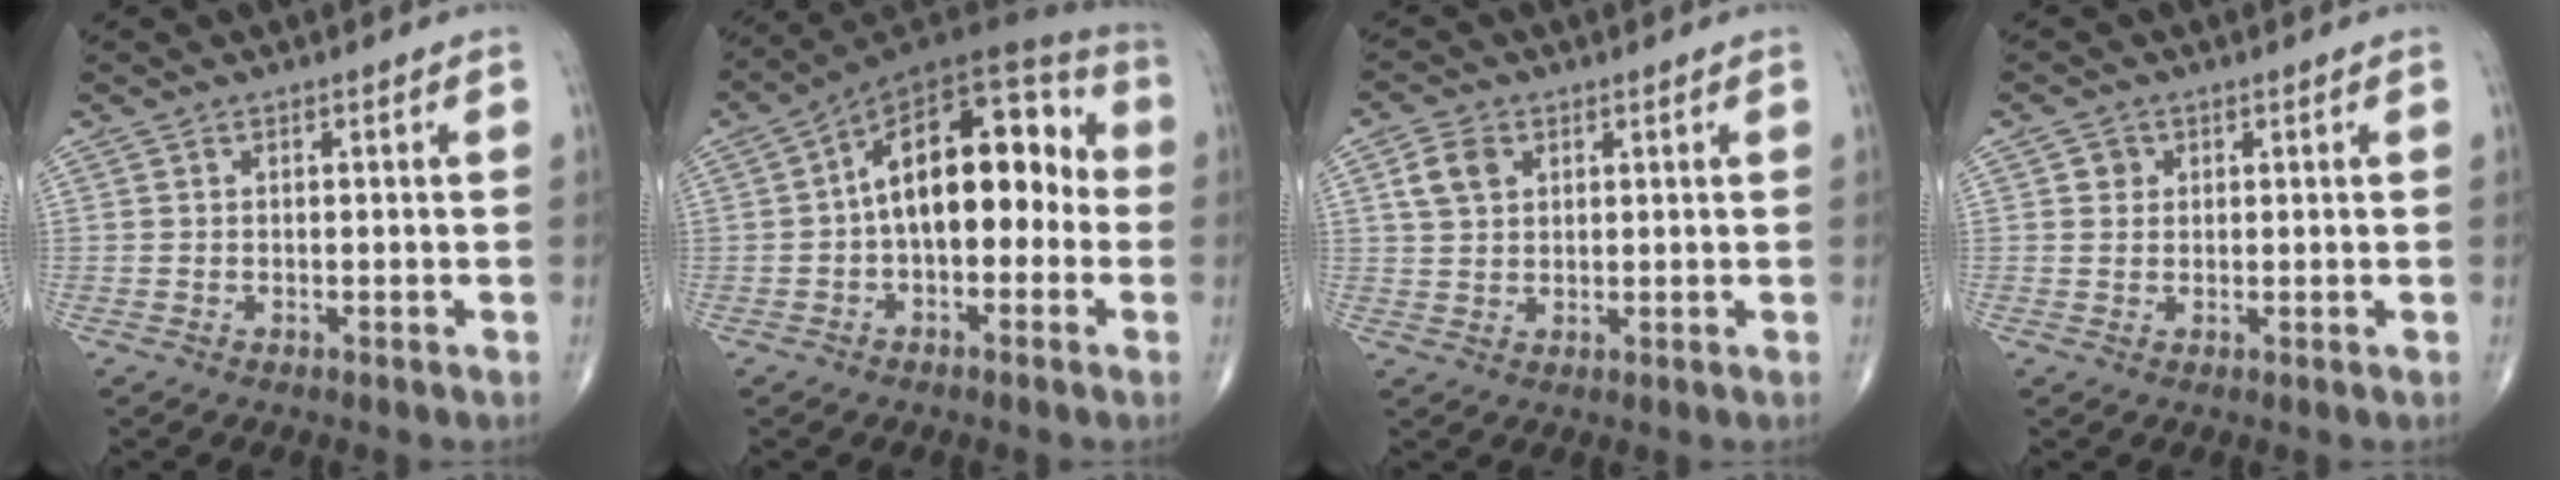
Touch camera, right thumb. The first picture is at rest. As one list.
[{"total": 17.3, "force": [0.1, 9.5, 14.4], "torque": [-0.195, 0.048, -0.011]}, {"total": 4.9, "force": [1.7, 3.6, 2.8], "torque": [-0.046, 0.001, 0.032]}, {"total": 1.7, "force": [0.5, 1.6, 0.4], "torque": [0.002, 0.000, 0.002]}]